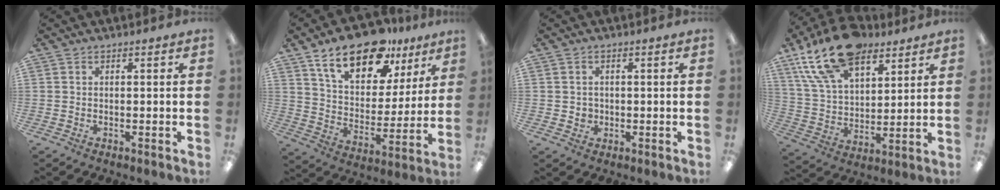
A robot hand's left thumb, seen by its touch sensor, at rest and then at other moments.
{"total": 18.6, "force": [12.7, 9.2, 10.0], "torque": [-0.170, -0.062, 0.222]}
{"total": 2.0, "force": [0.2, 1.9, 0.5], "torque": [-0.003, 0.000, 0.000]}
{"total": 20.0, "force": [12.8, 10.8, 11.0], "torque": [-0.210, -0.048, 0.234]}